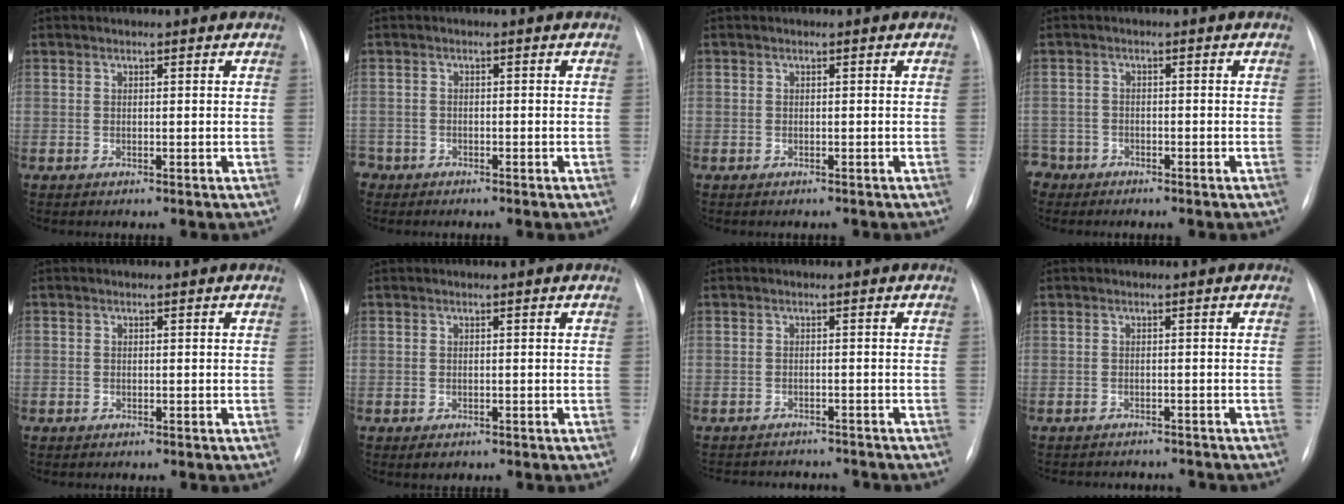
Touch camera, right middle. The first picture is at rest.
{"total": 2.9, "force": [-2.1, 2.0, 0.0], "torque": [-0.001, 0.004, -0.042]}
{"total": 0.7, "force": [-0.5, 0.6, 0.0], "torque": [-0.004, 0.005, -0.007]}
{"total": 4.1, "force": [-3.1, 2.7, -0.5], "torque": [0.007, 0.003, -0.061]}
{"total": 0.8, "force": [-0.5, 0.5, 0.0], "torque": [-0.007, 0.003, -0.009]}
{"total": 1.4, "force": [-0.9, 0.9, 0.6], "torque": [-0.010, -0.001, -0.005]}
{"total": 9.9, "force": [-9.2, 3.1, 1.9], "torque": [-0.035, 0.013, -0.110]}
{"total": 6.6, "force": [-6.2, 2.1, 0.8], "torque": [-0.006, 0.005, -0.071]}